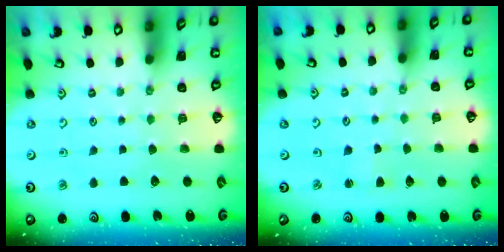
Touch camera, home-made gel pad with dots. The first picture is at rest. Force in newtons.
{"total": 2.2, "press": 2.2, "slide": 0.3}